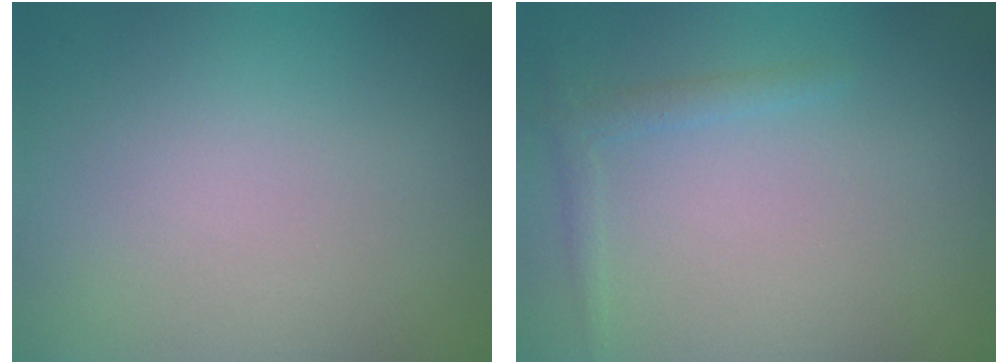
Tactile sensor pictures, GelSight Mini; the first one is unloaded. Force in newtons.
{"total": 1.2, "press": 1.2, "slide": 0.1}